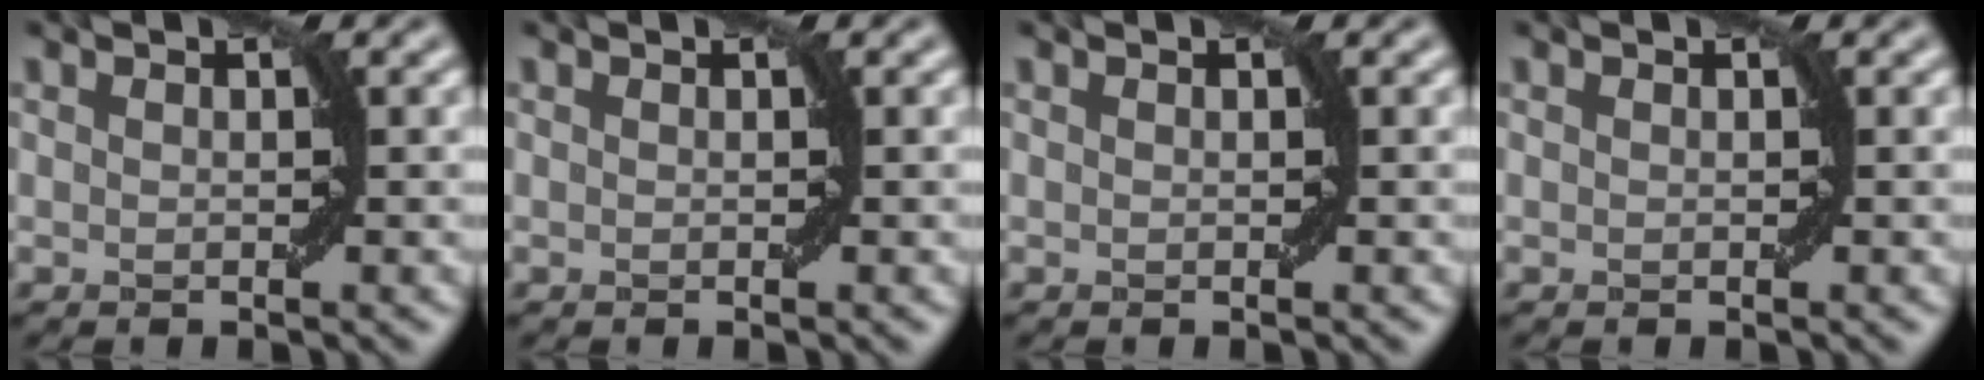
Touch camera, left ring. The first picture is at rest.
{"total": 0.0}
{"total": 0.0}
{"total": 0.0}